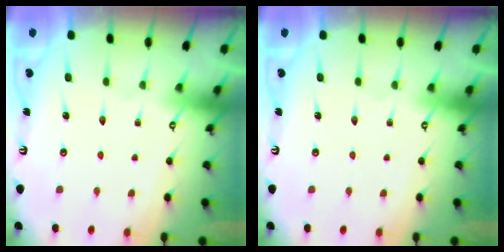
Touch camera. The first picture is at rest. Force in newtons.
{"total": 0.0}